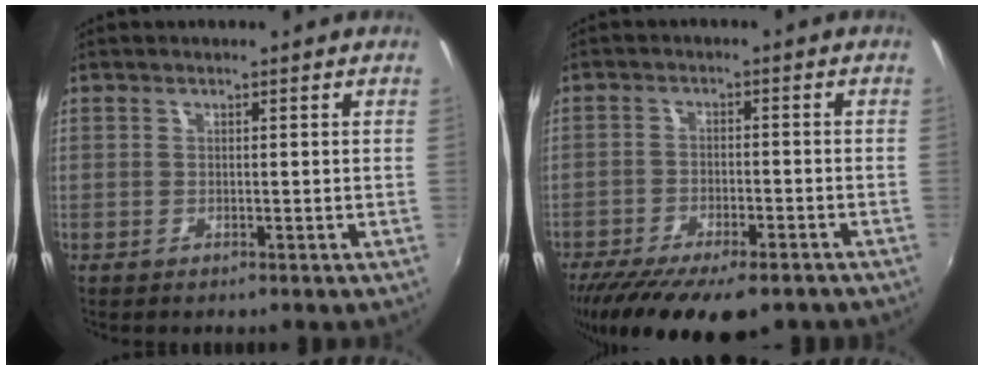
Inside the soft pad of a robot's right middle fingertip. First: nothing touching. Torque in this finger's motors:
{"motor_torque": [1.15, -0.98, 0.31, 0.17]}